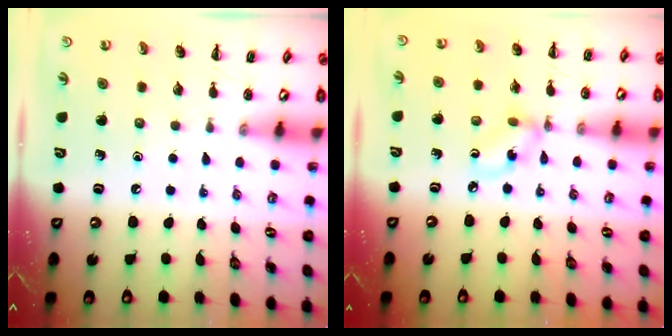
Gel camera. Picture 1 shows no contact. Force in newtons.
{"total": 3.4, "press": 3.3, "slide": 0.6}